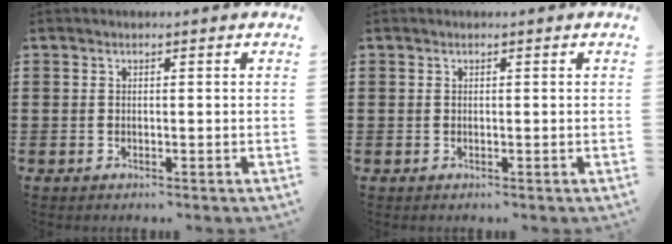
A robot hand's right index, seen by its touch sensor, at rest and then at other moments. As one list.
[{"total": 0.0}]